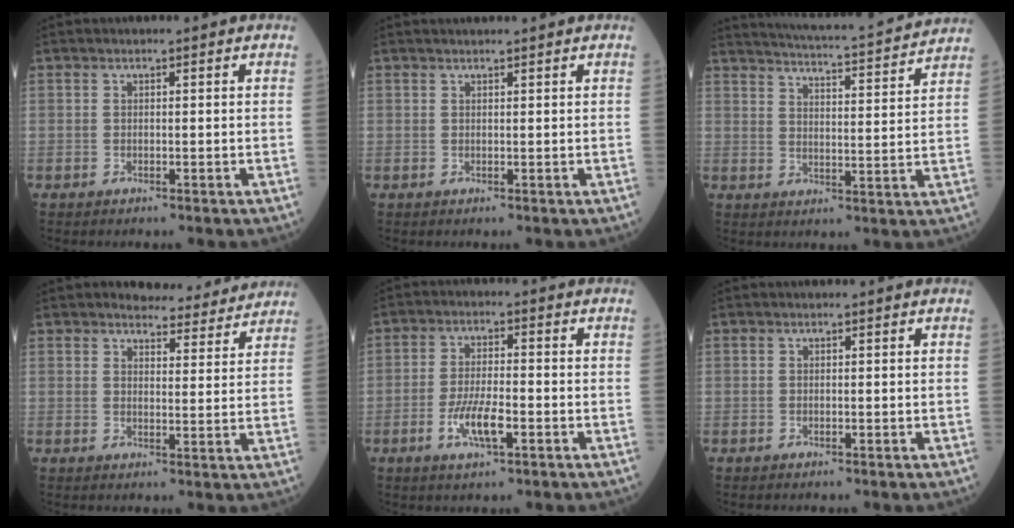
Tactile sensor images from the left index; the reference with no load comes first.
{"total": 2.3, "force": [2.2, 0.0, 0.7], "torque": [-0.005, 0.018, 0.031]}
{"total": 17.6, "force": [16.5, 0.7, 5.9], "torque": [-0.103, -0.013, 0.218]}
{"total": 7.6, "force": [7.3, 1.8, 1.0], "torque": [-0.005, -0.008, 0.081]}
{"total": 6.0, "force": [-2.5, 1.4, 5.3], "torque": [-0.108, -0.005, -0.046]}
{"total": 0.0}